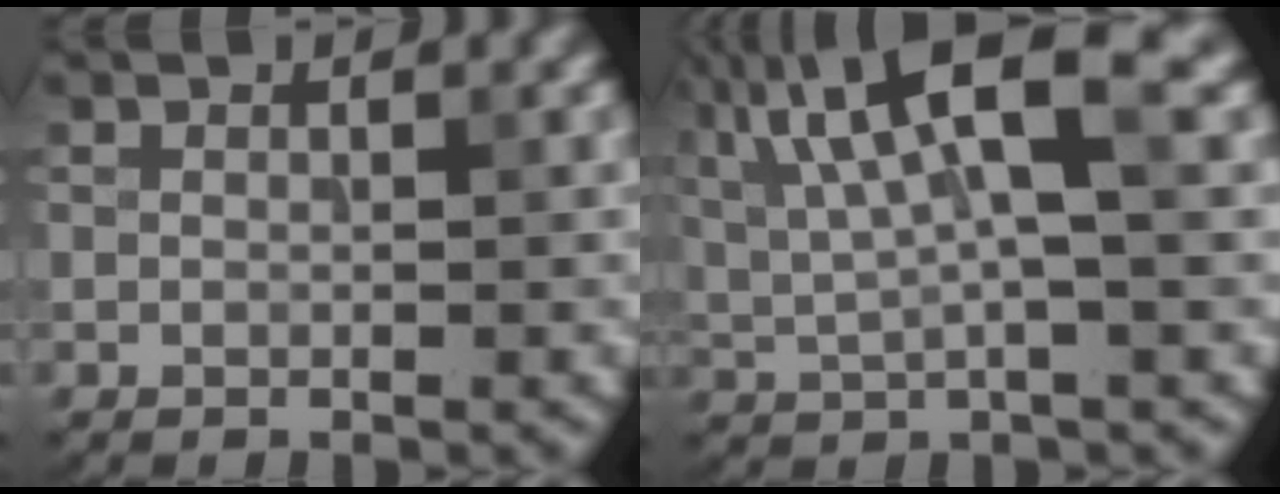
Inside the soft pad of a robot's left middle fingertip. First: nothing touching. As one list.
[{"total": 9.4, "force": [3.2, 2.2, 8.6], "torque": [-0.166, 0.014, 0.061]}]